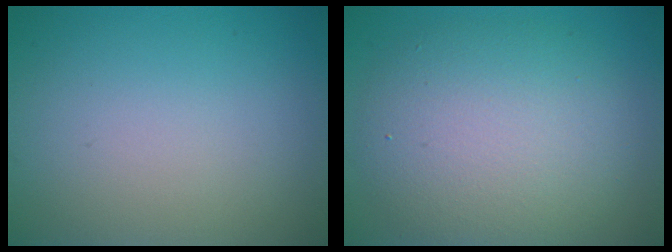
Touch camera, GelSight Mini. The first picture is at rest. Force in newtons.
{"total": 7.5, "press": 7.5, "slide": 0.3}